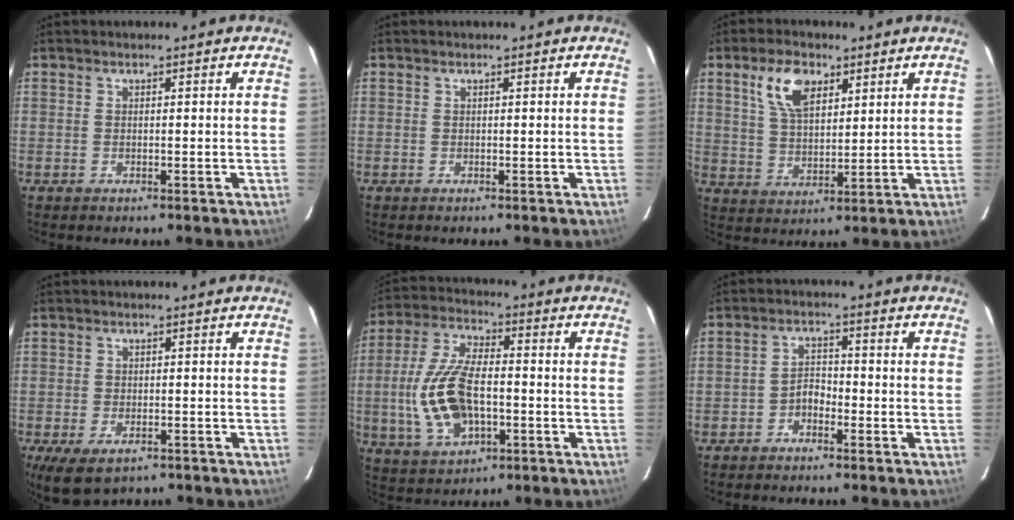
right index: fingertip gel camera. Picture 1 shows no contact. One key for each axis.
{"total": 0.0}
{"total": 9.2, "fx": 4.7, "fy": 4.8, "fz": 6.3, "tx": -0.121, "ty": 0.016, "tz": 0.090}
{"total": 6.9, "fx": -4.0, "fy": 3.5, "fz": 4.3, "tx": -0.093, "ty": -0.028, "tz": -0.064}
{"total": 14.7, "fx": -2.4, "fy": 7.5, "fz": 12.5, "tx": -0.267, "ty": 0.004, "tz": -0.037}
{"total": 2.8, "fx": -2.1, "fy": 1.6, "fz": 1.0, "tx": -0.022, "ty": 0.011, "tz": -0.037}